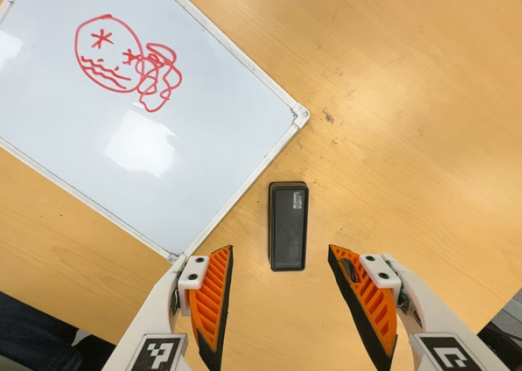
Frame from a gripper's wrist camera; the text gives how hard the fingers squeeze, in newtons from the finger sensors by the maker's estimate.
{"total": 0.0}